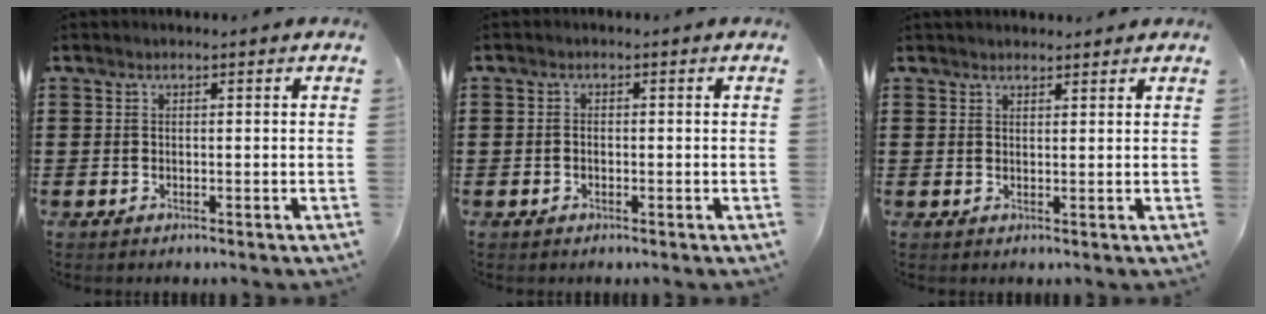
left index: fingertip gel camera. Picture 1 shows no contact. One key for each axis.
{"total": 0.9, "fx": -0.4, "fy": 0.6, "fz": 0.5, "tx": -0.014, "ty": 0.000, "tz": -0.007}
{"total": 1.5, "fx": 1.4, "fy": 0.3, "fz": 0.0, "tx": -0.004, "ty": 0.002, "tz": 0.028}